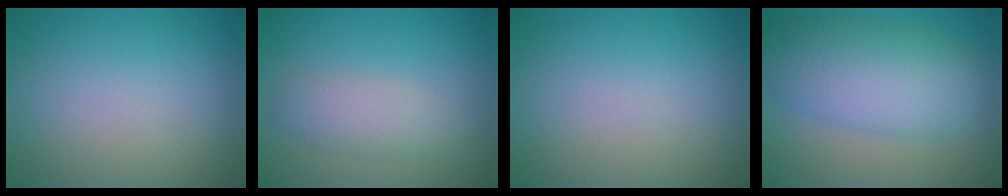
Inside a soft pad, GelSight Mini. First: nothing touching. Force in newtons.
{"total": 2.8, "press": 2.8, "slide": 0.1}
{"total": 0.0}
{"total": 8.3, "press": 8.3, "slide": 0.2}